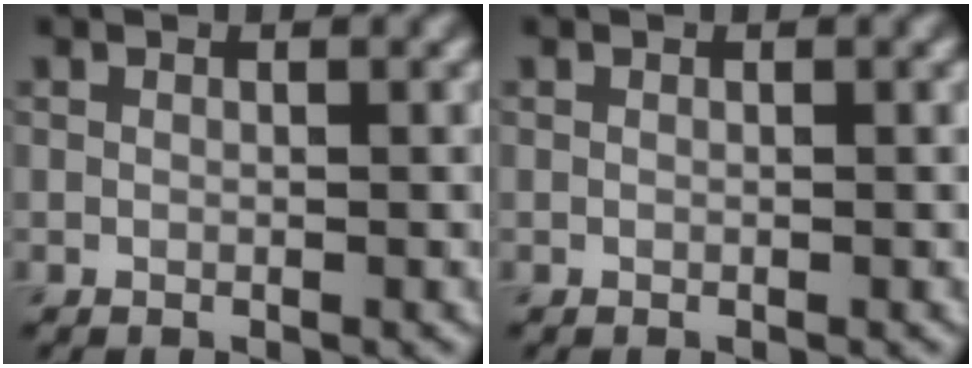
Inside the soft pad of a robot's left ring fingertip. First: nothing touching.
{"total": 0.0}